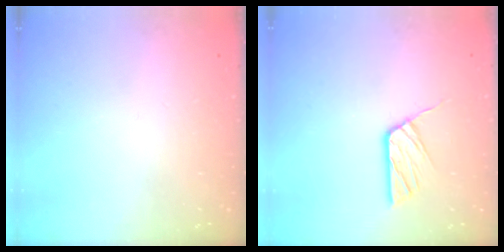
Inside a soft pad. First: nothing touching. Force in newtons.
{"total": 7.4, "press": 7.3, "slide": 0.6}